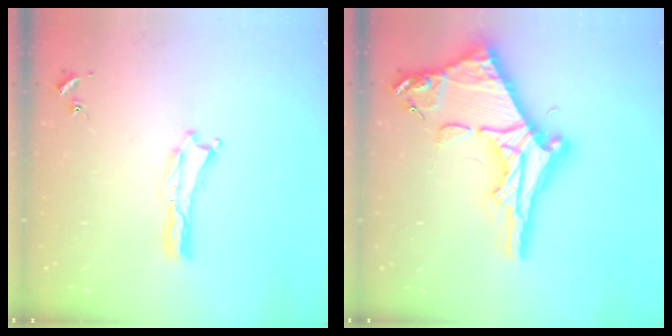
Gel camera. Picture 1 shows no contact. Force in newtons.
{"total": 11.4, "press": 11.3, "slide": 1.2}